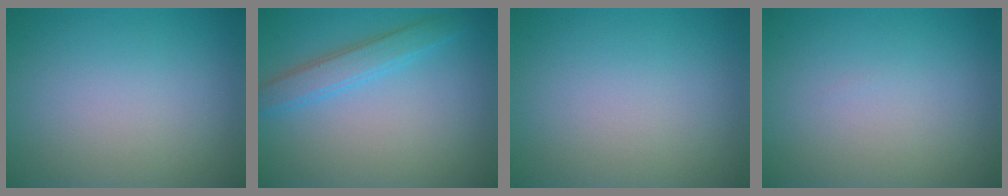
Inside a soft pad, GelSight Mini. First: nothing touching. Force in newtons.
{"total": 2.9, "press": 2.9, "slide": 0.0}
{"total": 0.0}
{"total": 0.0}